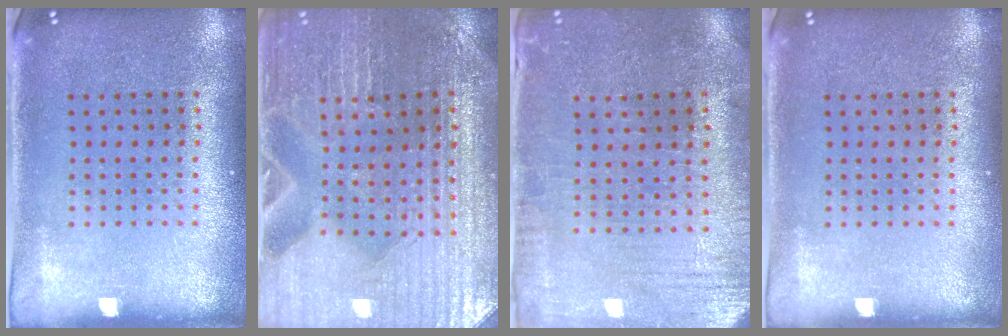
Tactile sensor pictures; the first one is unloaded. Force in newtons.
{"total": 2.9, "press": 2.8, "slide": 0.3}
{"total": 0.5, "press": 0.3, "slide": 0.4}
{"total": 0.0}